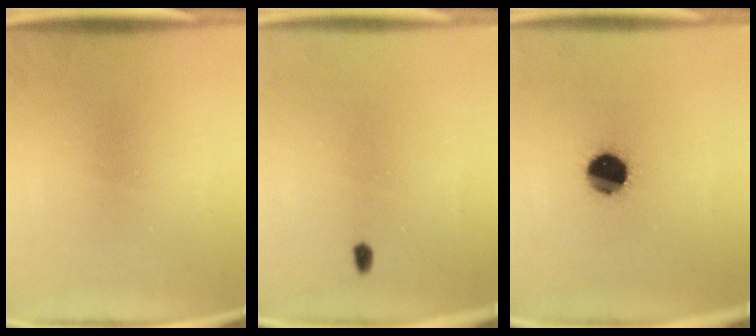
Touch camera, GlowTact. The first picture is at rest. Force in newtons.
{"total": 1.1}
{"total": 10.4}